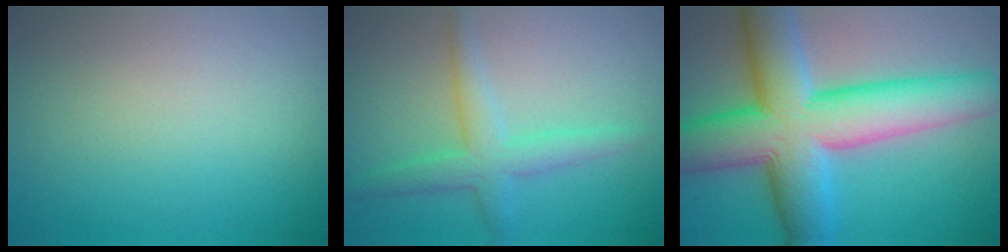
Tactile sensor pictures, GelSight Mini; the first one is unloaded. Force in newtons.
{"total": 3.5, "press": 3.5, "slide": 0.1}
{"total": 13.0, "press": 13.0, "slide": 0.2}